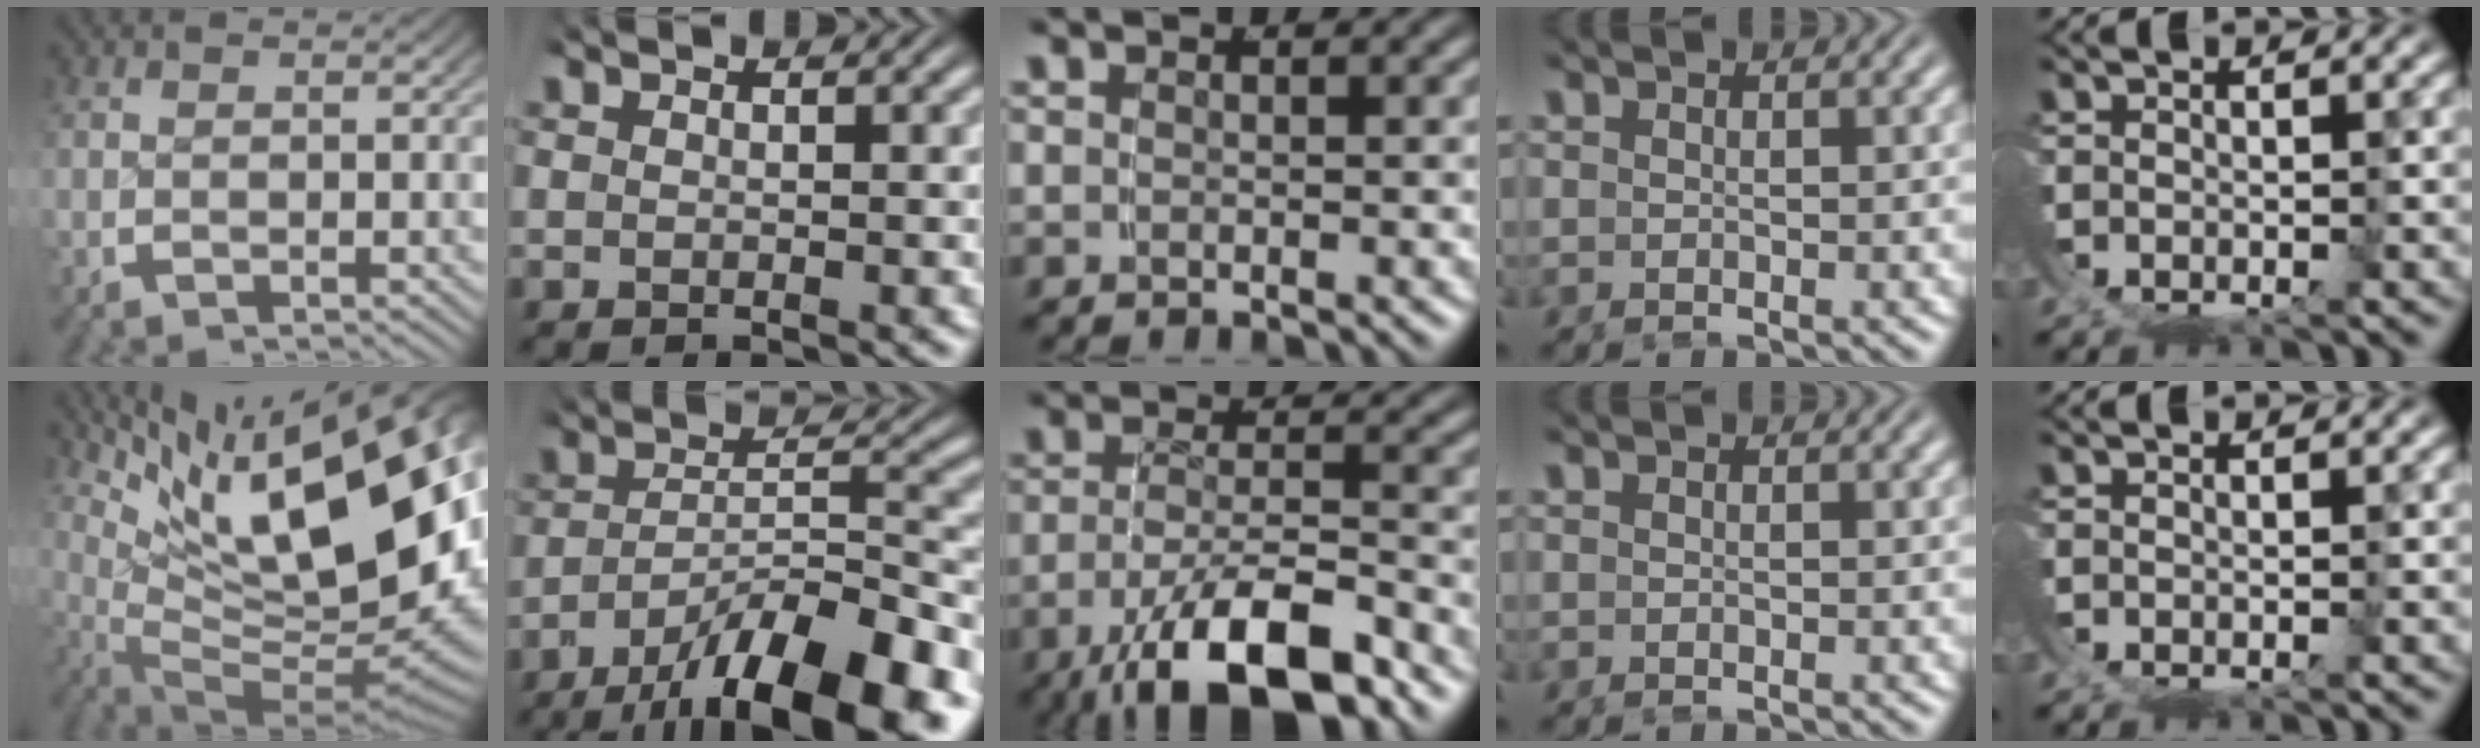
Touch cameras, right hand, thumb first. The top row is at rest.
{"thumb": {"total": 26.0, "force": [1.1, 15.2, 21.1], "torque": [-0.322, -0.050, 0.038]}, "index": {"total": 12.7, "force": [-7.9, 4.8, 8.7], "torque": [-0.119, -0.022, -0.108]}, "middle": {"total": 9.2, "force": [-4.8, 3.7, 7.0], "torque": [-0.117, -0.026, -0.055]}}